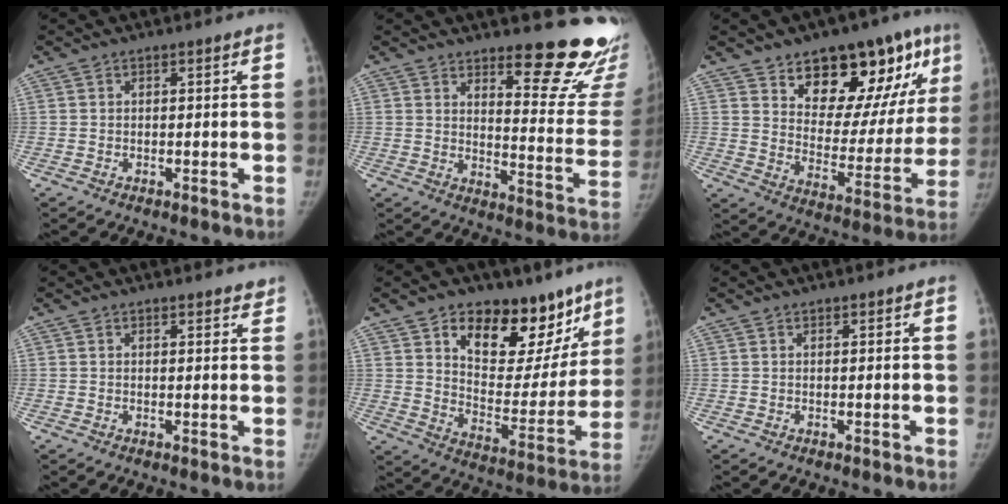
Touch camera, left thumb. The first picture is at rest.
{"total": 18.4, "force": [14.2, 4.6, 10.9], "torque": [-0.097, -0.137, 0.175]}
{"total": 22.2, "force": [12.4, 10.9, 14.9], "torque": [-0.145, -0.054, 0.187]}
{"total": 2.9, "force": [2.6, 0.8, 0.9], "torque": [0.004, -0.010, 0.027]}
{"total": 21.5, "force": [13.0, 12.0, 12.4], "torque": [-0.107, -0.068, 0.198]}
{"total": 0.5, "force": [0.5, 0.2, 0.2], "torque": [-0.006, -0.003, 0.008]}